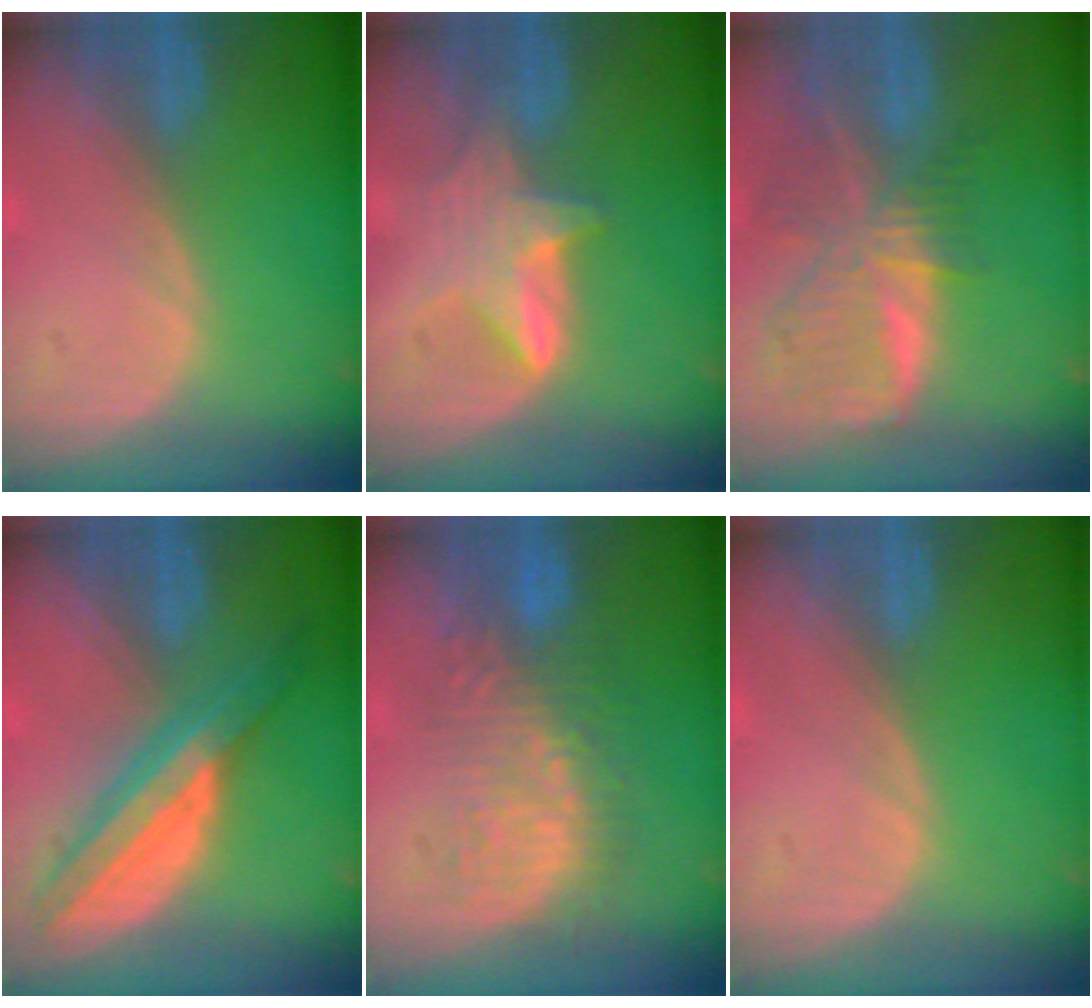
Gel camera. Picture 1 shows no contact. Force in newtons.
{"total": 5.5, "press": 5.5, "slide": 0.2}
{"total": 9.1, "press": 7.9, "slide": 4.4}
{"total": 8.1, "press": 8.0, "slide": 0.5}
{"total": 8.7, "press": 8.6, "slide": 1.2}
{"total": 0.0}